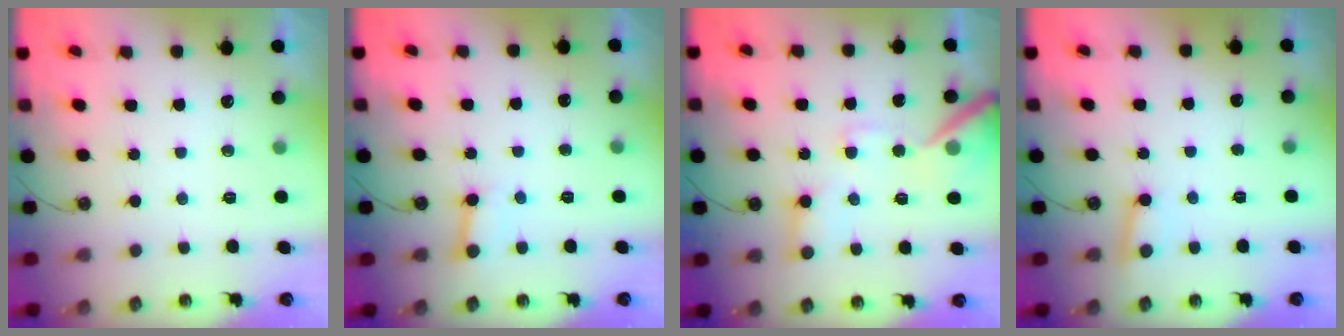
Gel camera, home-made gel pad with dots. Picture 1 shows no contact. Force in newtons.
{"total": 3.8, "press": 3.7, "slide": 0.5}
{"total": 13.4, "press": 13.3, "slide": 1.7}
{"total": 3.7, "press": 3.6, "slide": 0.8}